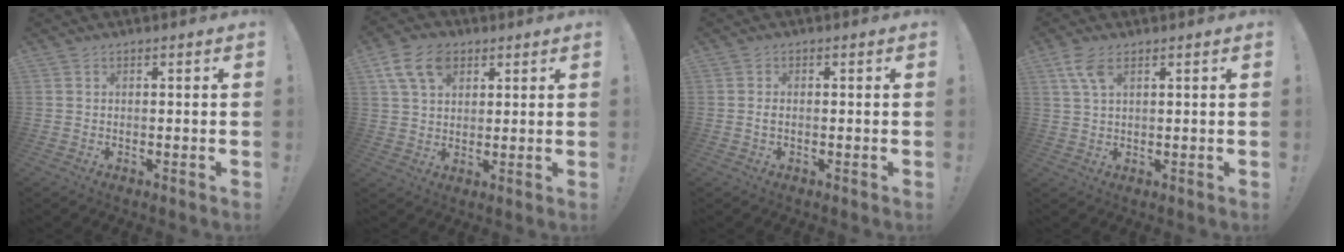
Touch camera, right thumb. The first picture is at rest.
{"total": 10.9, "force": [5.0, 7.3, 6.3], "torque": [-0.117, -0.005, 0.096]}
{"total": 1.0, "force": [-0.2, 0.3, 1.0], "torque": [-0.018, 0.004, -0.005]}
{"total": 5.7, "force": [2.9, 2.3, 4.3], "torque": [-0.087, -0.003, 0.056]}